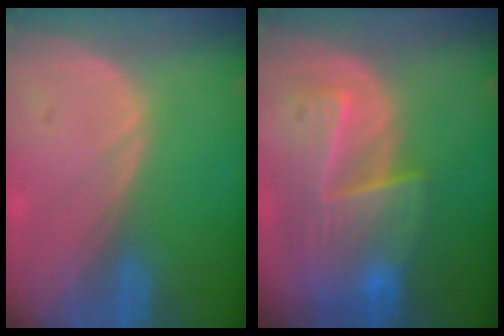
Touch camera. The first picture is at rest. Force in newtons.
{"total": 9.1, "press": 8.2, "slide": 3.9}